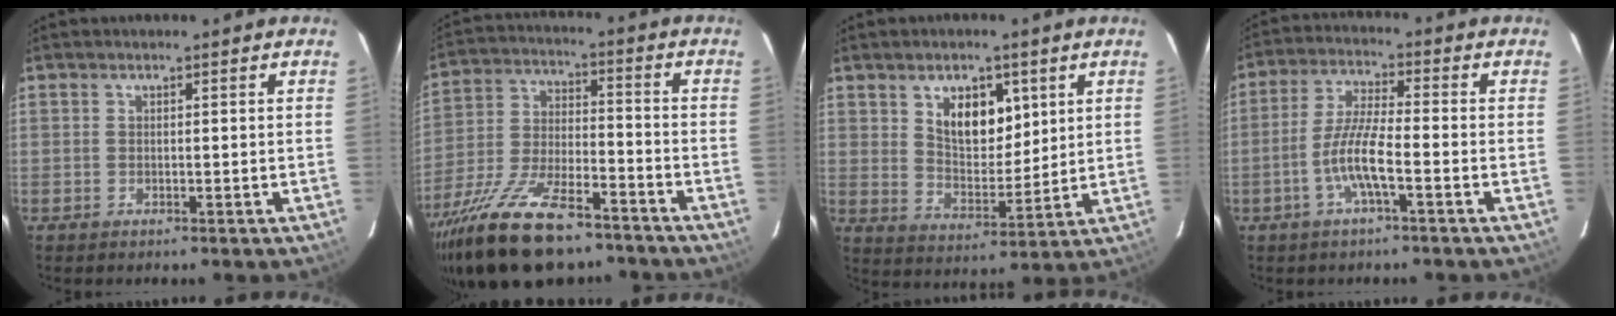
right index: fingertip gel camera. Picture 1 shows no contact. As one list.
[{"total": 21.9, "force": [-16.0, 7.8, 12.7], "torque": [-0.255, -0.033, -0.266]}, {"total": 9.7, "force": [4.3, 5.7, 6.6], "torque": [-0.103, 0.003, 0.082]}, {"total": 7.5, "force": [-3.1, 0.7, 6.8], "torque": [-0.144, 0.003, -0.060]}]